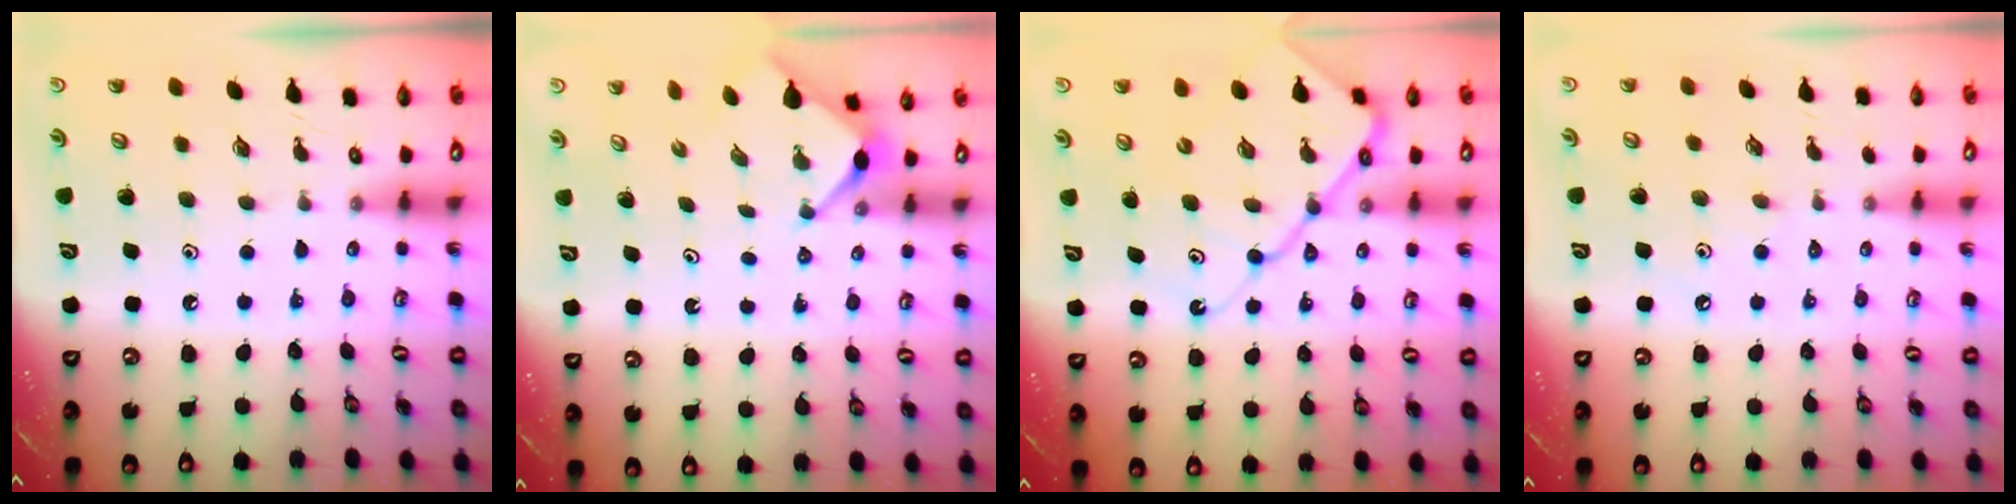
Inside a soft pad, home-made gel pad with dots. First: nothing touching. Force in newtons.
{"total": 3.5, "press": 3.5, "slide": 0.3}
{"total": 14.5, "press": 14.4, "slide": 1.3}
{"total": 3.6, "press": 3.6, "slide": 0.6}